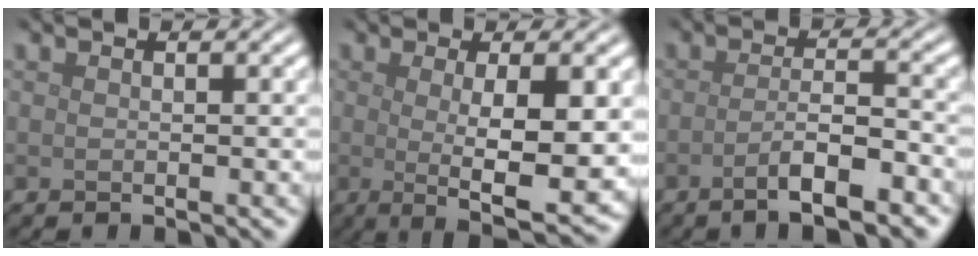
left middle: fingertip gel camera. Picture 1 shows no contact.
{"total": 8.1, "force": [-0.6, 1.9, 7.8], "torque": [-0.116, -0.012, -0.005]}
{"total": 4.3, "force": [-2.3, 1.0, 3.5], "torque": [-0.059, 0.001, -0.043]}